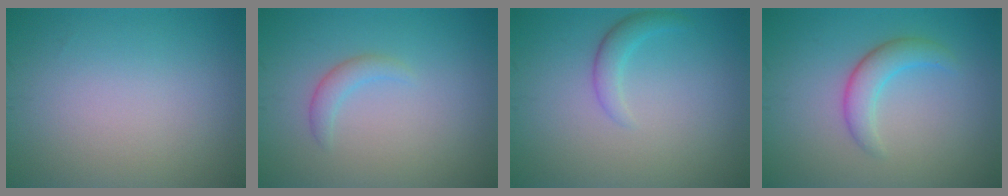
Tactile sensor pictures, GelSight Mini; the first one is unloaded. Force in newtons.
{"total": 1.5, "press": 1.5, "slide": 0.1}
{"total": 1.8, "press": 1.8, "slide": 0.1}
{"total": 2.9, "press": 2.9, "slide": 0.2}